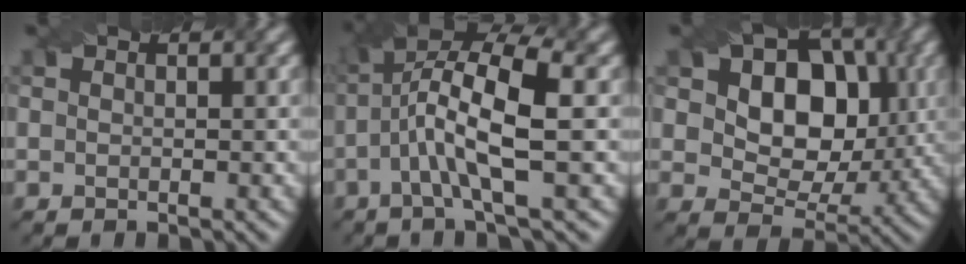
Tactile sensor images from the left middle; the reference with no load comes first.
{"total": 7.2, "force": [-0.8, 1.6, 6.9], "torque": [-0.127, 0.022, -0.004]}
{"total": 7.6, "force": [1.0, 5.8, 4.9], "torque": [-0.076, -0.005, 0.024]}